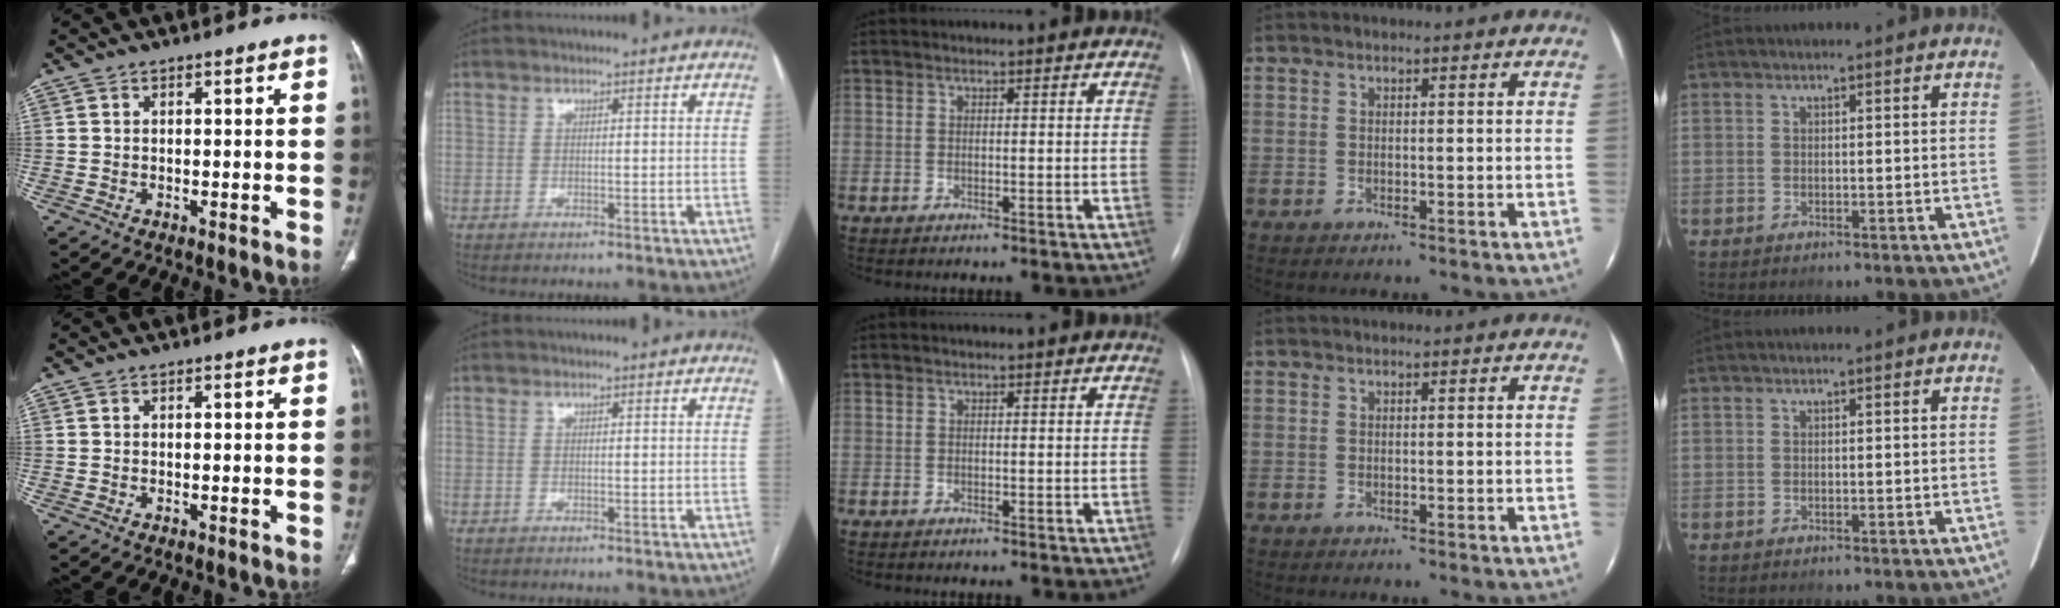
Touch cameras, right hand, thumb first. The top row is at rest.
{}